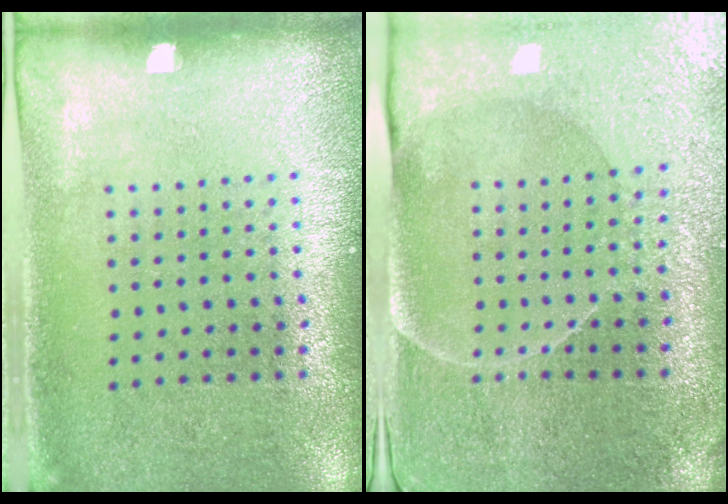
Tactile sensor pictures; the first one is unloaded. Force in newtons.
{"total": 3.8, "press": 3.7, "slide": 0.8}